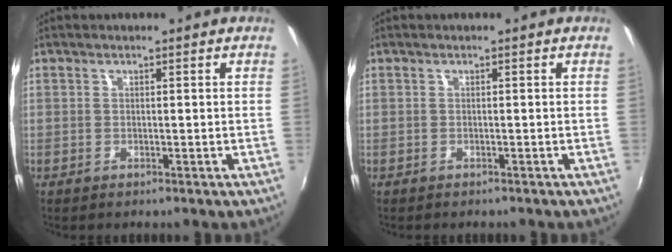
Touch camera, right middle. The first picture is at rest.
{"total": 0.7, "force": [-0.7, 0.3, 0.2], "torque": [-0.006, -0.002, -0.010]}